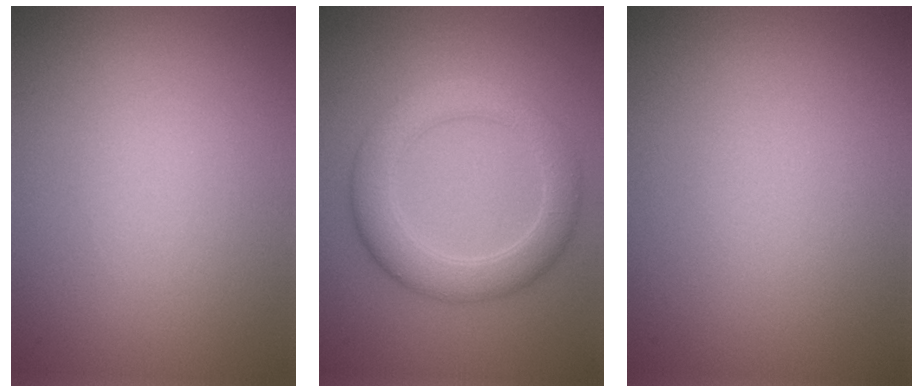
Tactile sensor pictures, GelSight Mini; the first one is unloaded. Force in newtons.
{"total": 4.6, "press": 4.5, "slide": 0.2}
{"total": 0.0}